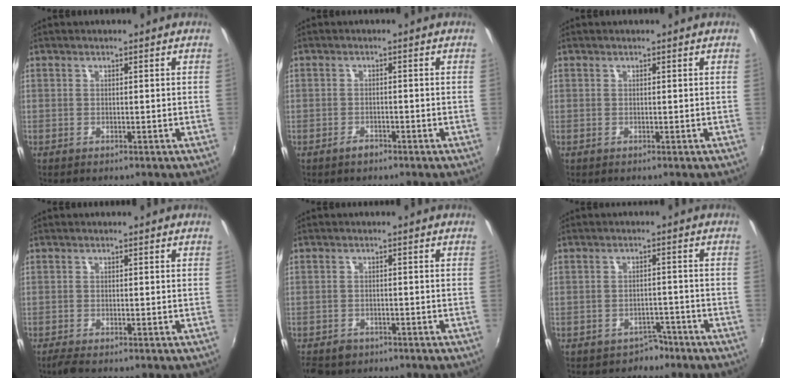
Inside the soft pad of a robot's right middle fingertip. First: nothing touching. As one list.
[{"total": 1.5, "force": [-1.3, 0.7, 0.4], "torque": [-0.008, 0.000, -0.023]}, {"total": 0.0}, {"total": 1.9, "force": [-1.4, 0.1, 1.2], "torque": [-0.025, -0.008, -0.028]}, {"total": 5.3, "force": [-3.5, 3.4, 2.0], "torque": [-0.057, -0.011, -0.054]}, {"total": 3.5, "force": [-2.6, 2.2, 0.3], "torque": [-0.007, 0.011, -0.035]}]